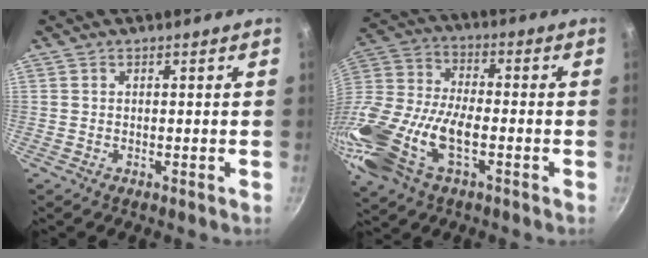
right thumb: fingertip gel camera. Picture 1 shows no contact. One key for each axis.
{"total": 23.3, "fx": -7.6, "fy": 12.1, "fz": 18.5, "tx": -0.456, "ty": 0.002, "tz": -0.137}